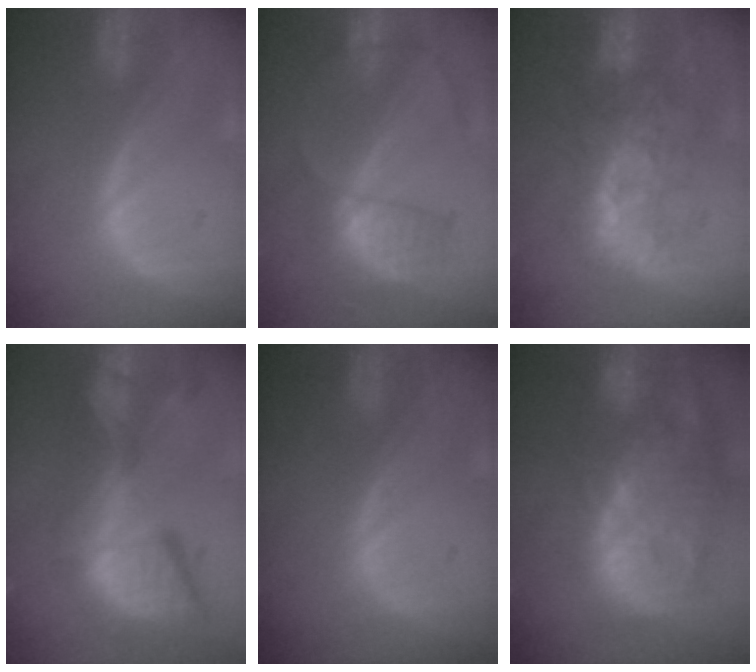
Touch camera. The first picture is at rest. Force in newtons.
{"total": 6.6, "press": 5.7, "slide": 3.2}
{"total": 9.5, "press": 8.4, "slide": 4.4}
{"total": 13.8, "press": 11.3, "slide": 8.0}
{"total": 0.0}
{"total": 14.5, "press": 12.7, "slide": 7.1}